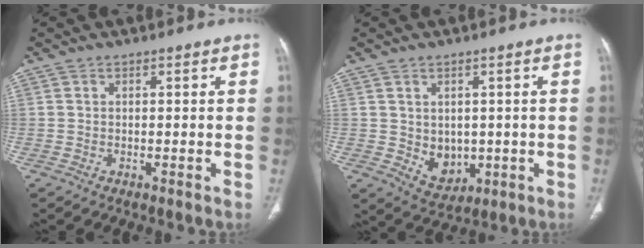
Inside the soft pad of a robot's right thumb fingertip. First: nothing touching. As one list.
[{"total": 6.0, "force": [-0.3, 4.8, 3.7], "torque": [-0.032, -0.011, 0.017]}]